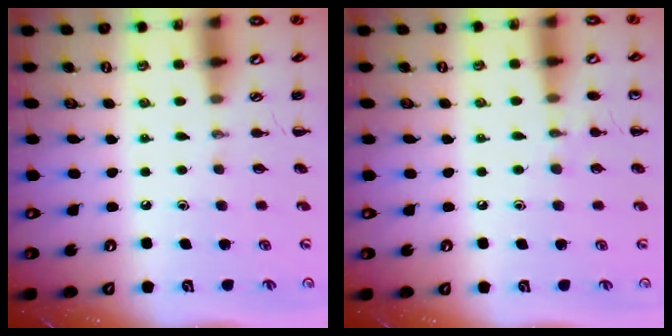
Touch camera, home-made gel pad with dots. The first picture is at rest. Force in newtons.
{"total": 5.2, "press": 5.1, "slide": 1.3}